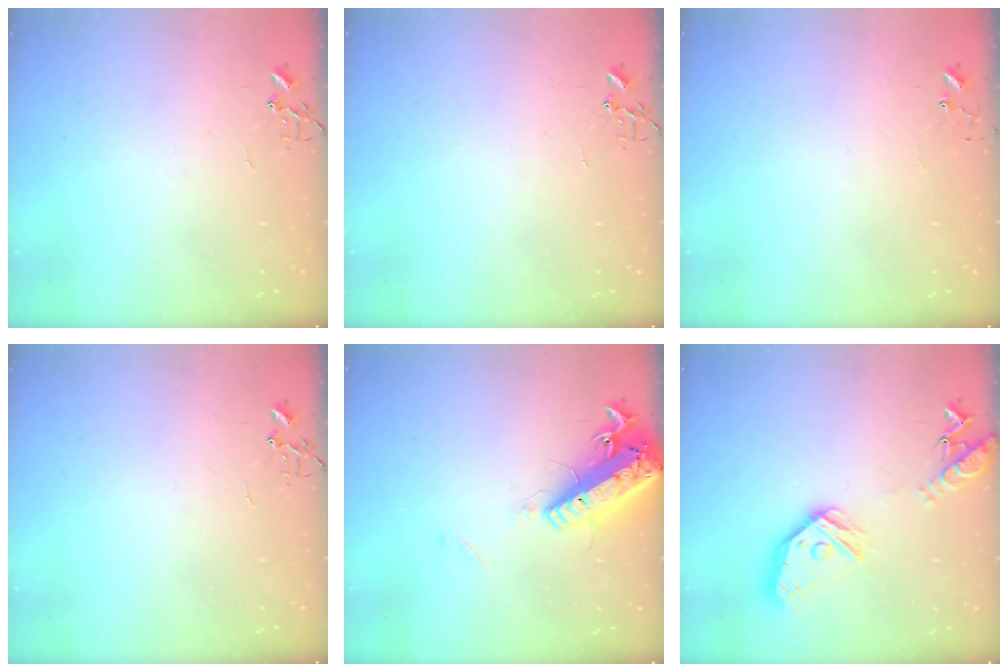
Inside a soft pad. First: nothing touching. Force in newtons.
{"total": 0.0}
{"total": 5.2, "press": 5.2, "slide": 0.4}
{"total": 0.0}
{"total": 18.1, "press": 17.7, "slide": 3.9}
{"total": 17.4, "press": 17.3, "slide": 2.0}